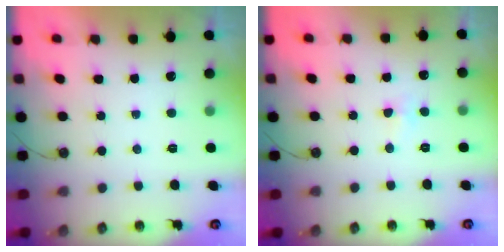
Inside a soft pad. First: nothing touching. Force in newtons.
{"total": 3.6, "press": 3.5, "slide": 0.9}